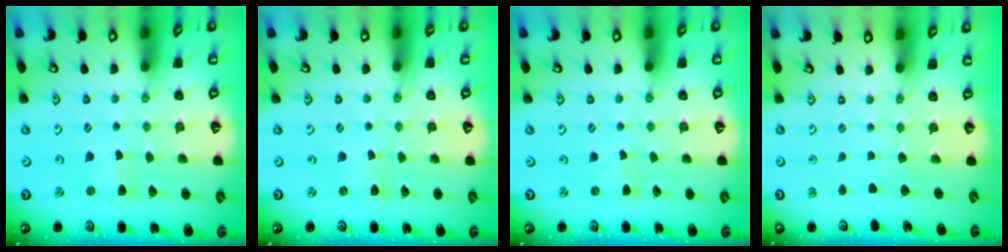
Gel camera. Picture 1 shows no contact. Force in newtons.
{"total": 0.0}
{"total": 0.0}
{"total": 0.0}